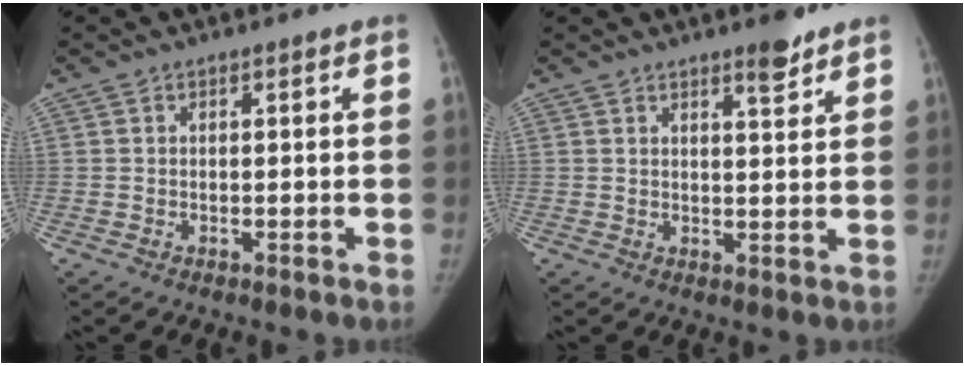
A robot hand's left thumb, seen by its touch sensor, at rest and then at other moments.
{"total": 4.0, "force": [3.0, 0.9, 2.4], "torque": [-0.027, -0.023, 0.044]}